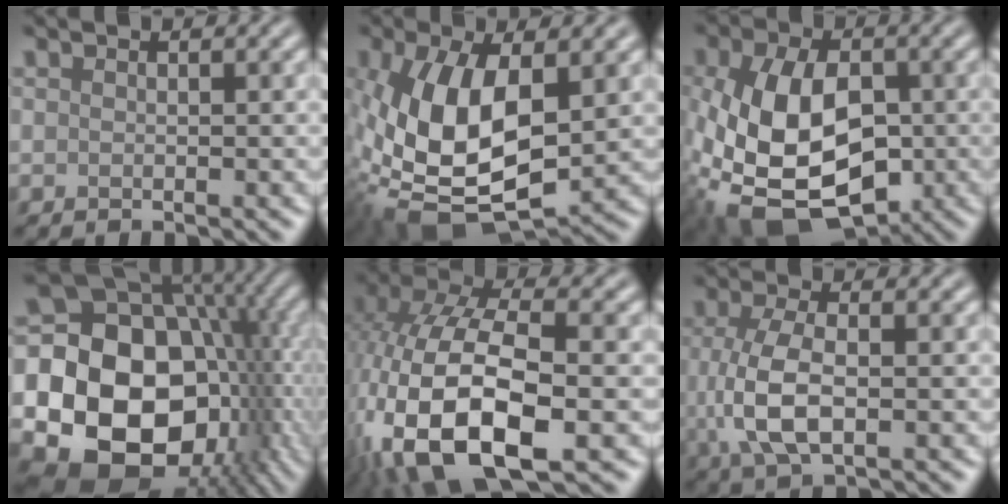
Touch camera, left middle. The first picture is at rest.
{"total": 13.0, "force": [-0.5, 6.9, 11.0], "torque": [-0.245, -0.023, -0.001]}
{"total": 12.9, "force": [-2.7, 8.1, 9.6], "torque": [-0.219, -0.038, -0.038]}
{"total": 19.8, "force": [-2.1, 16.0, 11.4], "torque": [-0.179, -0.027, -0.025]}
{"total": 14.3, "force": [-4.8, 7.1, 11.5], "torque": [-0.256, -0.013, -0.087]}
{"total": 5.6, "force": [-0.3, 2.7, 4.9], "torque": [-0.118, -0.005, -0.005]}